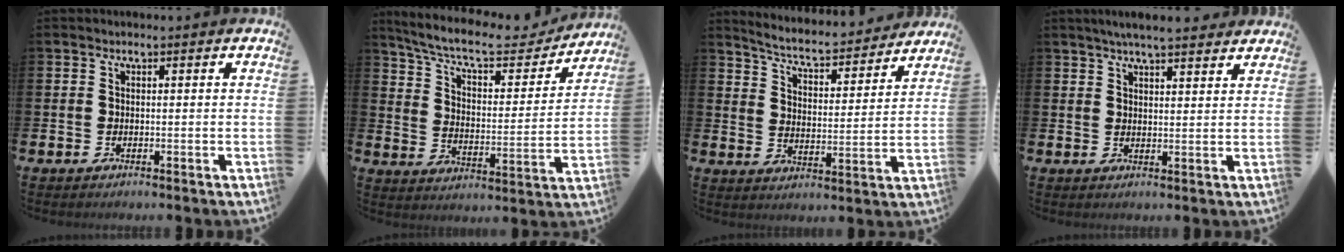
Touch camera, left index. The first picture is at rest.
{"total": 9.7, "force": [8.5, 2.3, 4.1], "torque": [-0.112, -0.053, 0.143]}
{"total": 6.1, "force": [5.9, 0.9, 1.6], "torque": [-0.059, -0.046, 0.096]}
{"total": 4.7, "force": [4.4, 0.2, 1.6], "torque": [-0.039, -0.013, 0.080]}